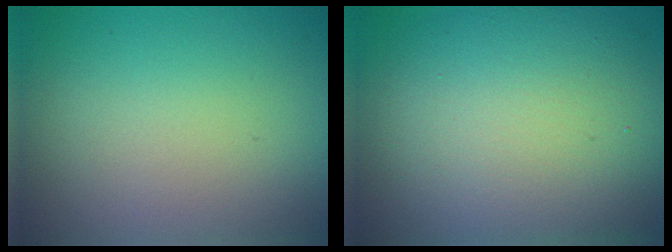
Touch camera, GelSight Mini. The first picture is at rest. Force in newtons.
{"total": 11.9, "press": 11.8, "slide": 0.7}